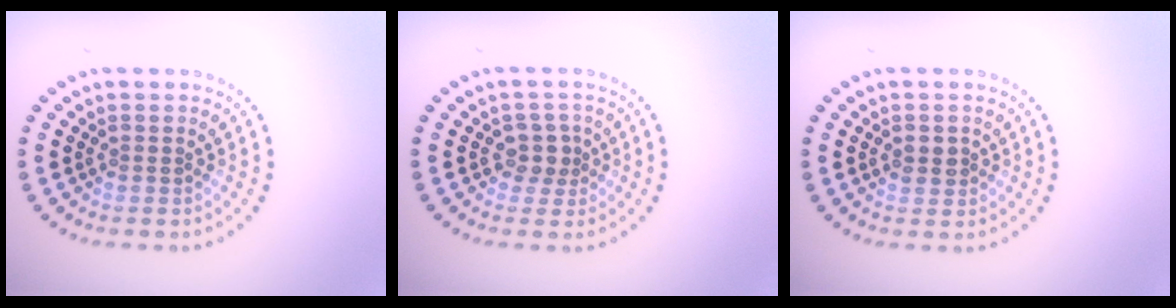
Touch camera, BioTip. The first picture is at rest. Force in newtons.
{"total": 1.9, "press": 1.6, "slide": 0.9}
{"total": 1.4, "press": 1.4, "slide": 0.3}